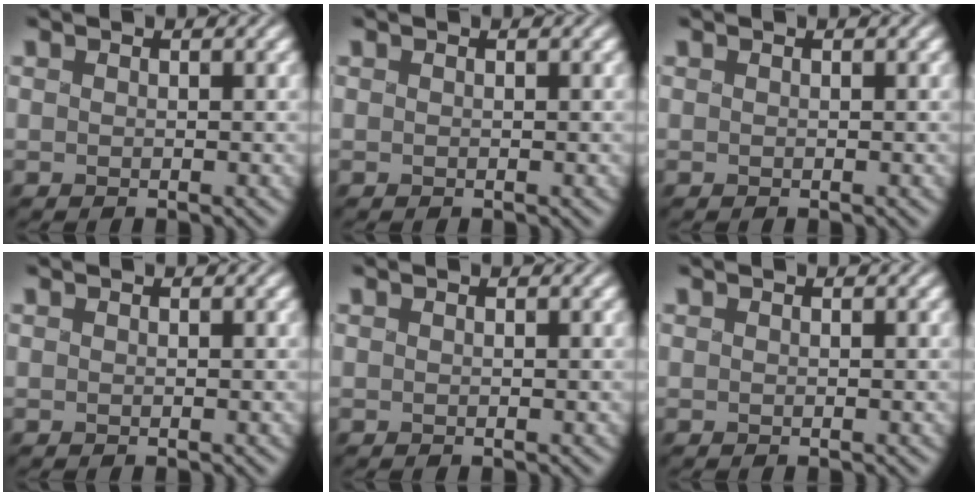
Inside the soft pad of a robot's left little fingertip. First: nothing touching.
{"total": 0.0}
{"total": 0.0}
{"total": 0.0}
{"total": 0.0}
{"total": 0.0}